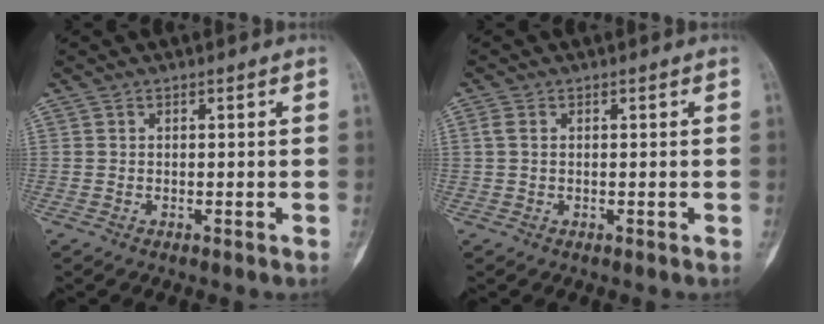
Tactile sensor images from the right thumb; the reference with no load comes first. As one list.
[{"total": 1.7, "force": [0.3, 1.1, 1.2], "torque": [-0.033, 0.004, 0.007]}]